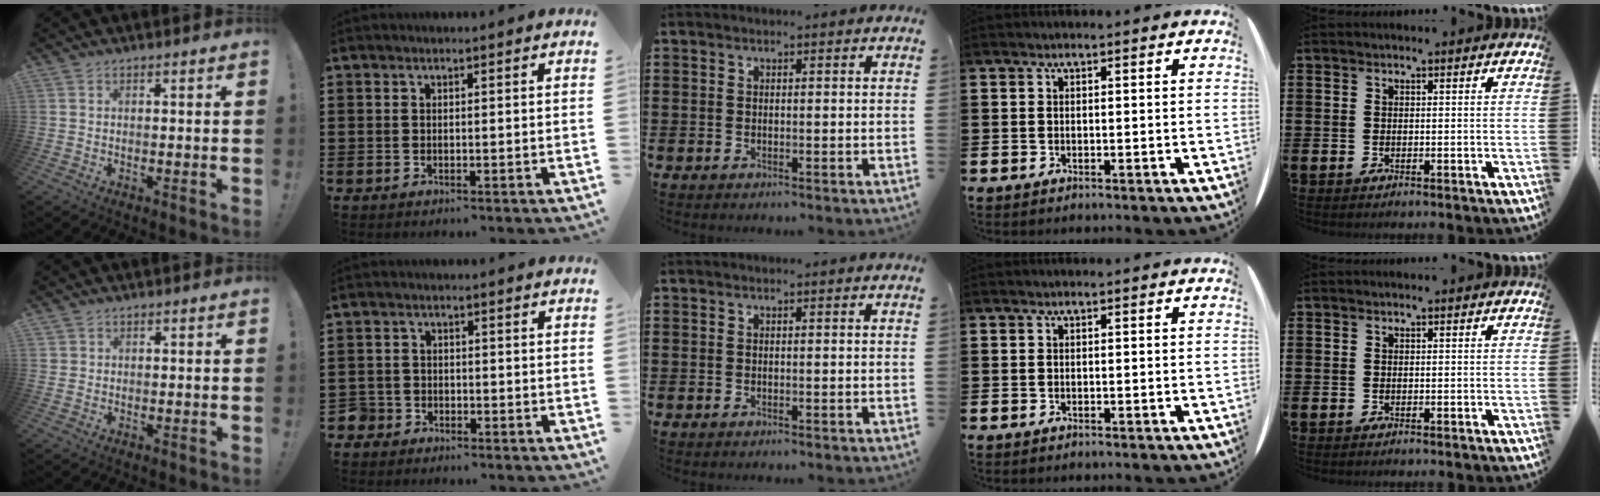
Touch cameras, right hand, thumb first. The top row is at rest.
{"thumb": {"total": 1.4, "force": [0.8, 1.2, 0.2], "torque": [-0.001, -0.002, 0.014]}, "index": {"total": 2.3, "force": [-1.8, 1.4, 0.0], "torque": [-0.014, -0.002, -0.044]}}